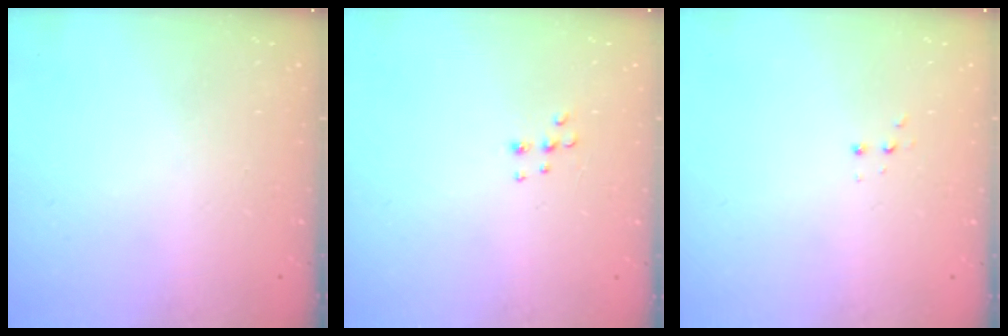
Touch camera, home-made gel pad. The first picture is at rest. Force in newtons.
{"total": 5.3, "press": 5.3, "slide": 0.6}
{"total": 2.8, "press": 2.8, "slide": 0.5}